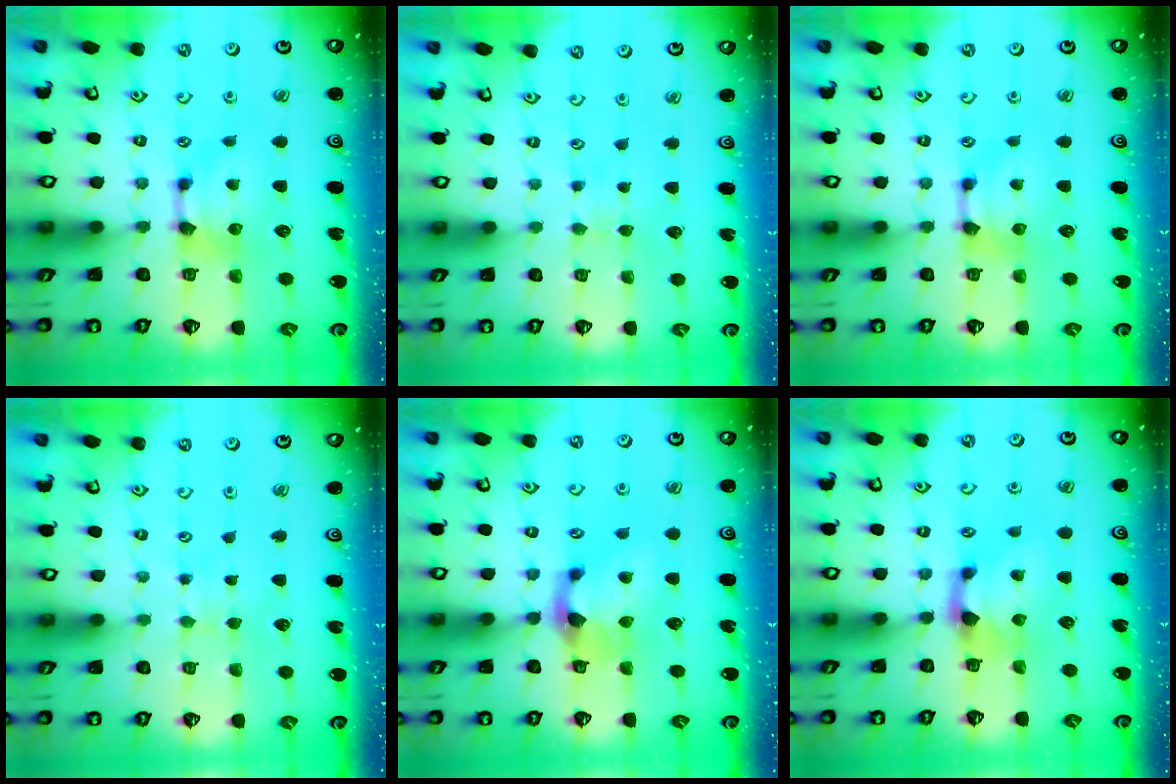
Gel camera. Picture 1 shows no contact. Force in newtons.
{"total": 2.1, "press": 2.1, "slide": 0.3}
{"total": 0.0}
{"total": 2.9, "press": 2.8, "slide": 0.4}
{"total": 2.8, "press": 2.2, "slide": 1.7}
{"total": 1.5, "press": 0.7, "slide": 1.3}